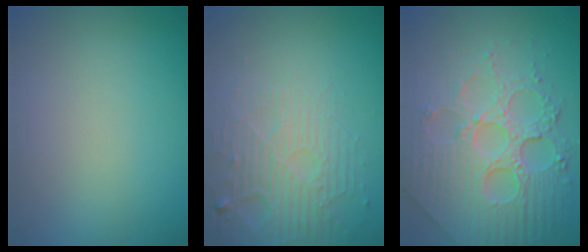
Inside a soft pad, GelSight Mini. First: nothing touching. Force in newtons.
{"total": 5.3, "press": 3.3, "slide": 4.1}
{"total": 8.1, "press": 6.0, "slide": 5.4}